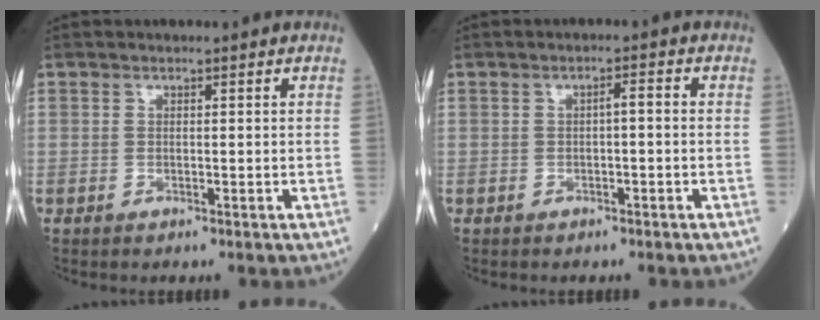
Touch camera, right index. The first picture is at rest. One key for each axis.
{"total": 1.7, "fx": -0.2, "fy": 0.3, "fz": 1.7, "tx": -0.025, "ty": 0.008, "tz": -0.002}